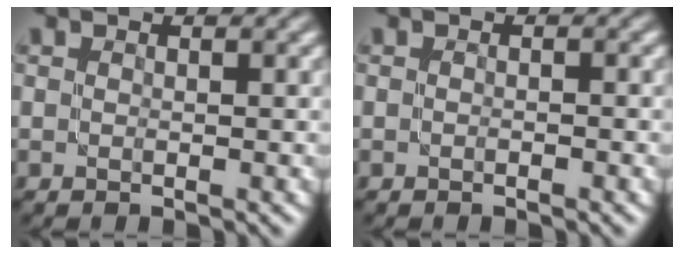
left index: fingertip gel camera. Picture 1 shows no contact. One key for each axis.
{"total": 0.5, "fx": -0.4, "fy": 0.1, "fz": 0.4, "tx": -0.005, "ty": 0.001, "tz": -0.007}